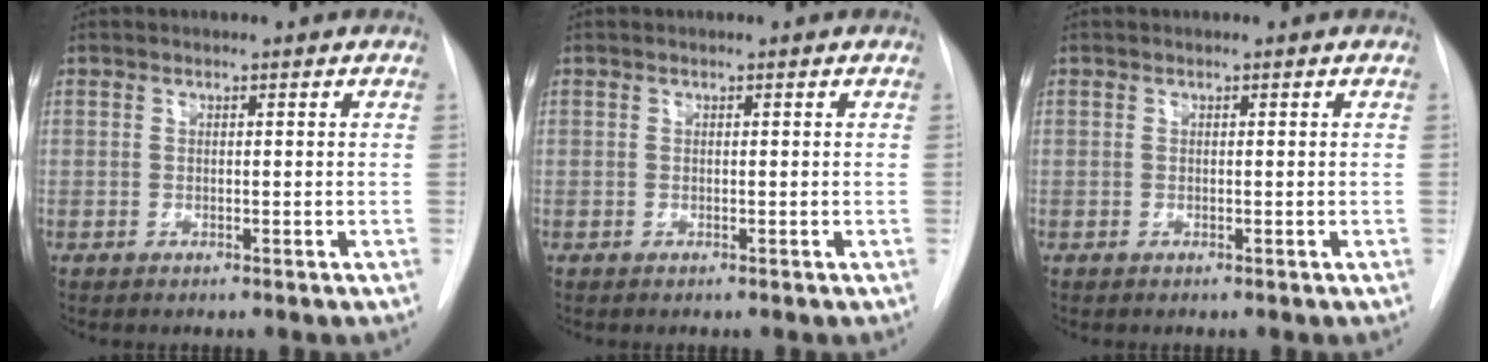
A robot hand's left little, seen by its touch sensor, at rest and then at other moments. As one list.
[{"total": 0.0}, {"total": 0.0}]